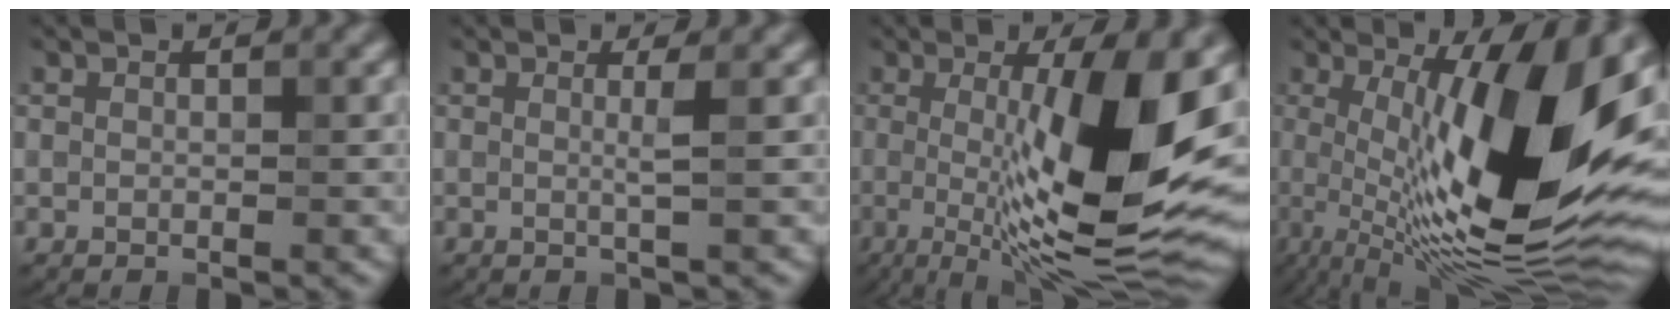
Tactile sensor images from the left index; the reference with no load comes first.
{"total": 1.5, "force": [0.1, 0.2, 1.5], "torque": [-0.024, -0.002, -0.006]}
{"total": 12.4, "force": [0.2, 2.8, 12.1], "torque": [-0.177, -0.009, 0.007]}
{"total": 15.9, "force": [1.1, 4.5, 15.2], "torque": [-0.226, -0.008, 0.015]}